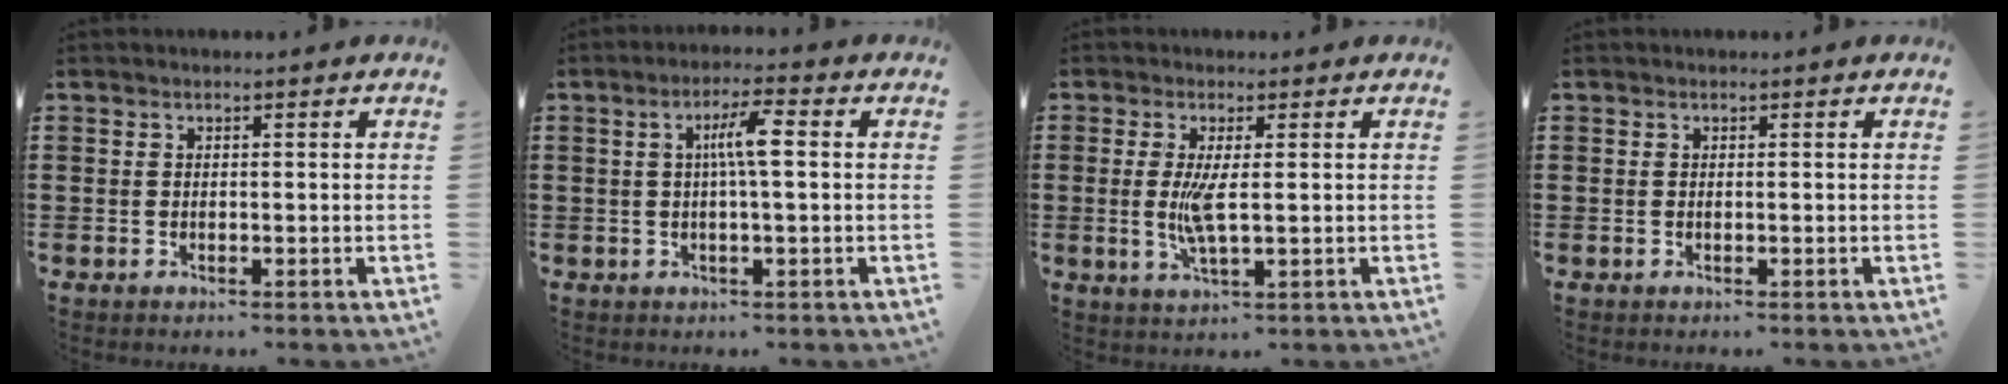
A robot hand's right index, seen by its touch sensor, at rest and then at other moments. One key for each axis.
{"total": 4.8, "fx": 0.4, "fy": 0.6, "fz": 4.8, "tx": -0.089, "ty": 0.004, "tz": 0.002}
{"total": 4.5, "fx": 0.2, "fy": 0.7, "fz": 4.5, "tx": -0.096, "ty": -0.009, "tz": -0.003}
{"total": 0.0}